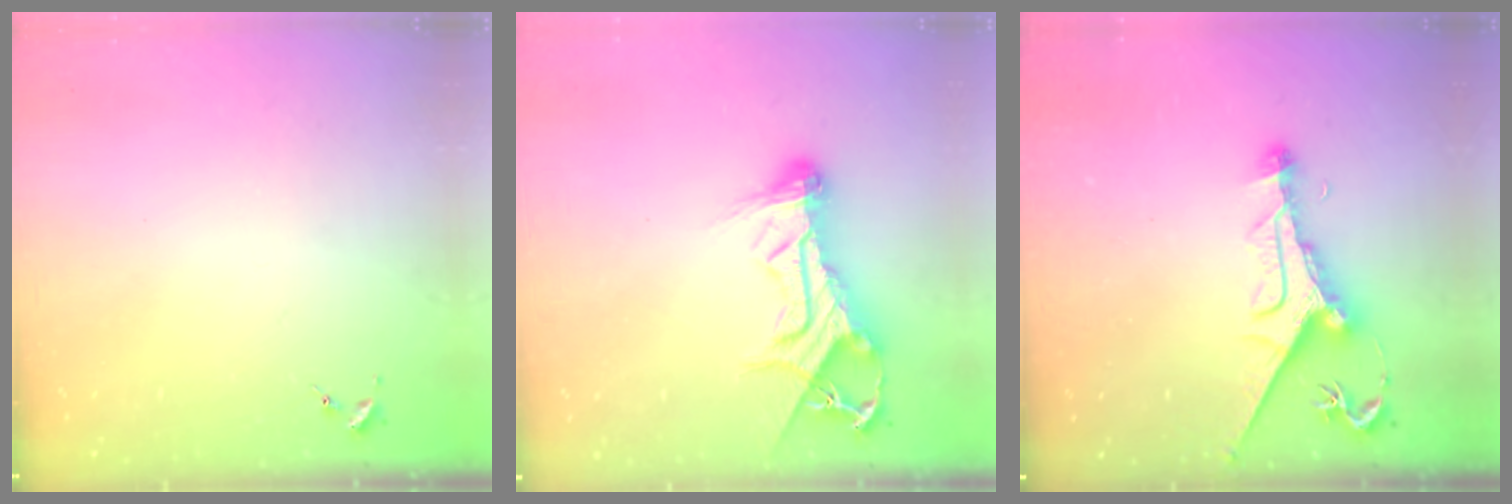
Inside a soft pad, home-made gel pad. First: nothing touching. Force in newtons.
{"total": 14.2, "press": 14.1, "slide": 1.5}
{"total": 12.2, "press": 12.2, "slide": 0.8}